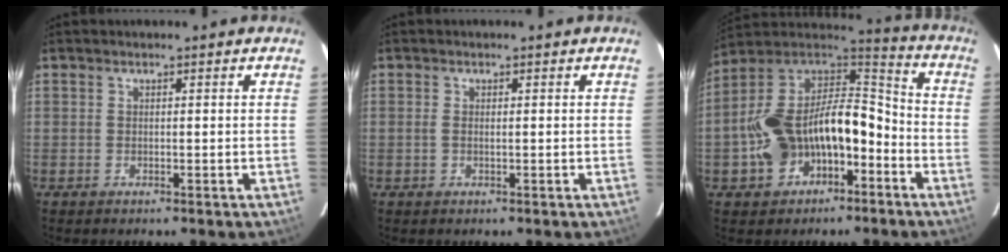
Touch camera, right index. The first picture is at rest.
{"total": 1.0, "force": [0.0, 0.5, 0.9], "torque": [-0.020, 0.000, -0.001]}
{"total": 18.7, "force": [-6.8, 11.9, 12.7], "torque": [-0.265, 0.029, -0.103]}